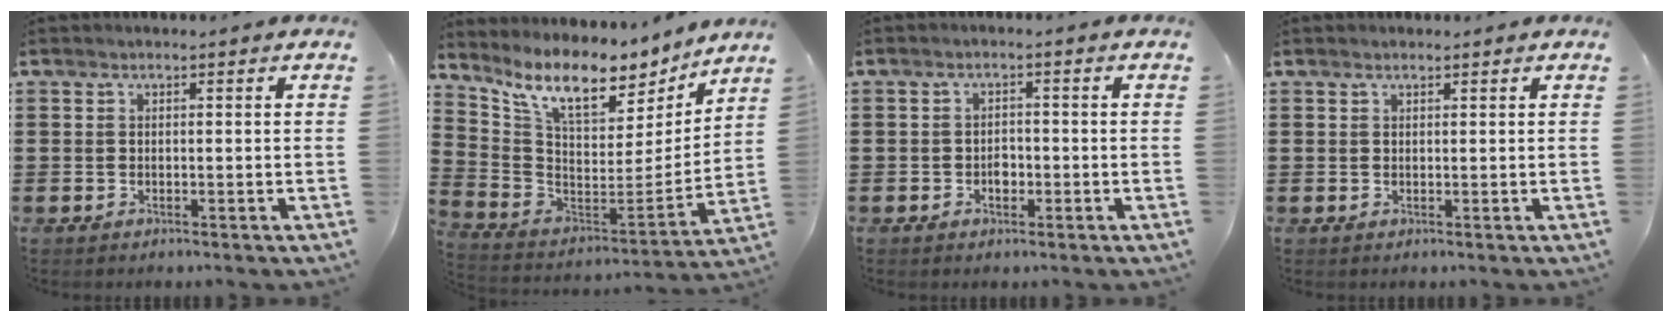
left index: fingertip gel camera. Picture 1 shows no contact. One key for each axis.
{"total": 10.2, "fx": 7.9, "fy": 3.0, "fz": 5.7, "tx": -0.142, "ty": -0.055, "tz": 0.135}
{"total": 1.9, "fx": -0.5, "fy": 1.2, "fz": 1.4, "tx": -0.028, "ty": 0.004, "tz": -0.012}
{"total": 0.6, "fx": 0.6, "fy": 0.2, "fz": 0.2, "tx": -0.005, "ty": 0.001, "tz": 0.012}